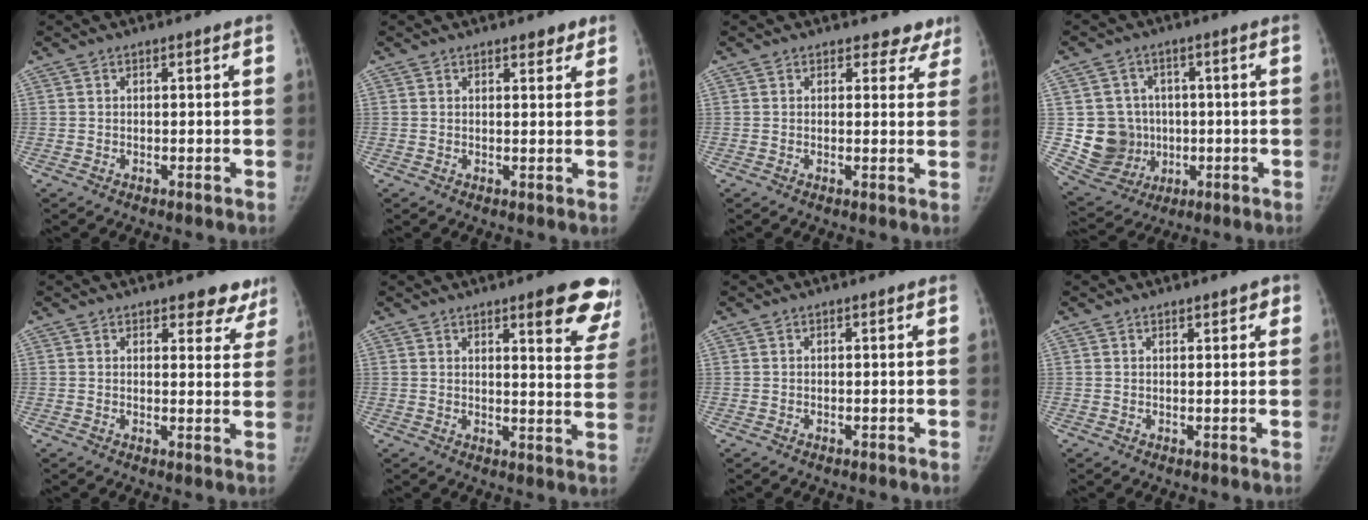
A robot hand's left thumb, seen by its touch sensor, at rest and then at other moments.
{"total": 2.5, "force": [1.8, 1.0, 1.3], "torque": [-0.005, -0.010, 0.022]}
{"total": 4.0, "force": [3.1, 2.5, 0.2], "torque": [0.030, -0.017, 0.021]}
{"total": 11.0, "force": [-0.2, 10.5, 3.3], "torque": [-0.030, 0.005, 0.016]}
{"total": 6.0, "force": [4.8, 2.9, 2.0], "torque": [0.017, -0.028, 0.048]}
{"total": 13.2, "force": [8.7, 3.3, 9.3], "torque": [-0.070, -0.046, 0.092]}
{"total": 0.0}
{"total": 2.1, "force": [1.3, 1.0, 1.2], "torque": [-0.001, -0.004, 0.016]}